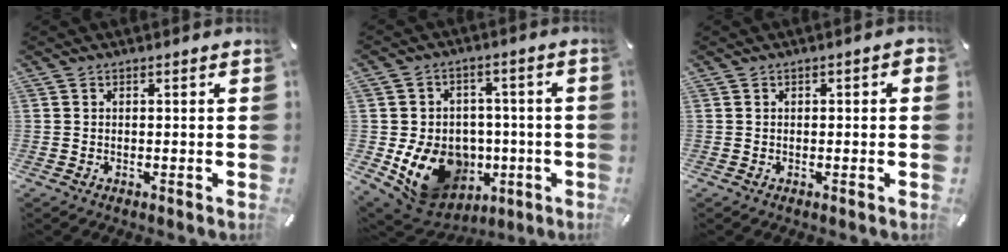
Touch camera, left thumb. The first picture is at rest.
{"total": 15.5, "force": [-3.7, 13.1, 7.5], "torque": [-0.136, 0.010, -0.048]}
{"total": 1.1, "force": [-0.2, 0.6, 0.9], "torque": [-0.015, 0.003, -0.005]}